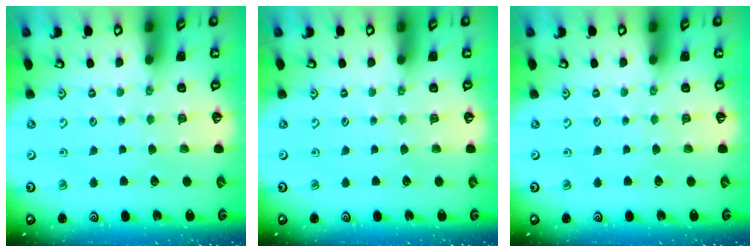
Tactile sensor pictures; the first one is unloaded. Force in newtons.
{"total": 0.0}
{"total": 0.0}